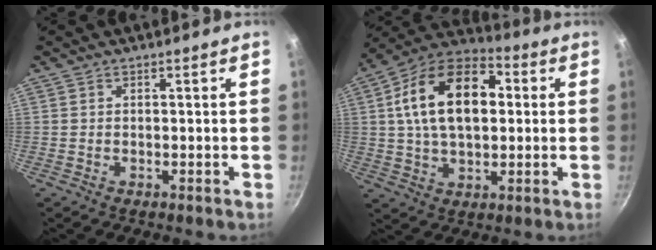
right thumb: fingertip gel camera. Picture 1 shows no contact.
{"total": 19.1, "force": [3.2, 11.4, 14.9], "torque": [-0.238, 0.020, 0.047]}